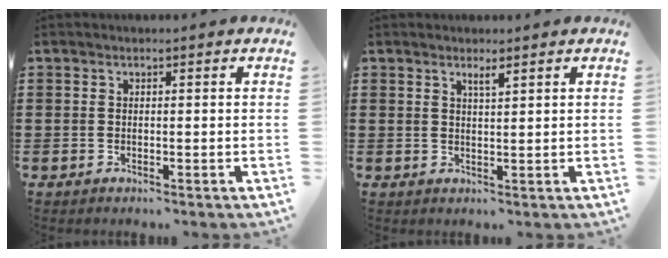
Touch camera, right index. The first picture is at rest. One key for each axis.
{"total": 1.4, "fx": 1.1, "fy": 0.1, "fz": 0.9, "tx": -0.018, "ty": 0.001, "tz": 0.019}